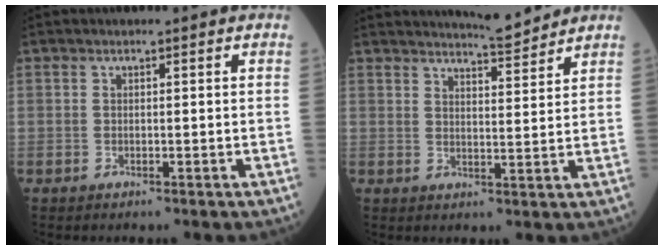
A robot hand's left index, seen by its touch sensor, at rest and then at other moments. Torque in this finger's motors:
{"motor_torque": [0.27, -0.35, 0.00, 0.04]}